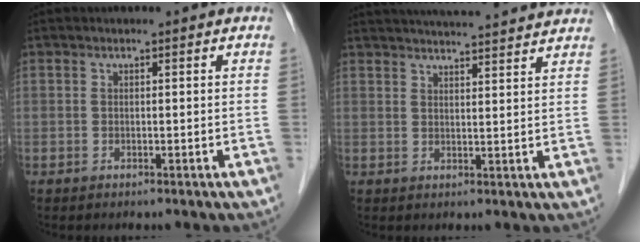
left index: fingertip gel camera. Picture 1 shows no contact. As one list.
[{"total": 17.7, "force": [16.5, 1.1, 6.1], "torque": [-0.097, 0.027, 0.219]}]